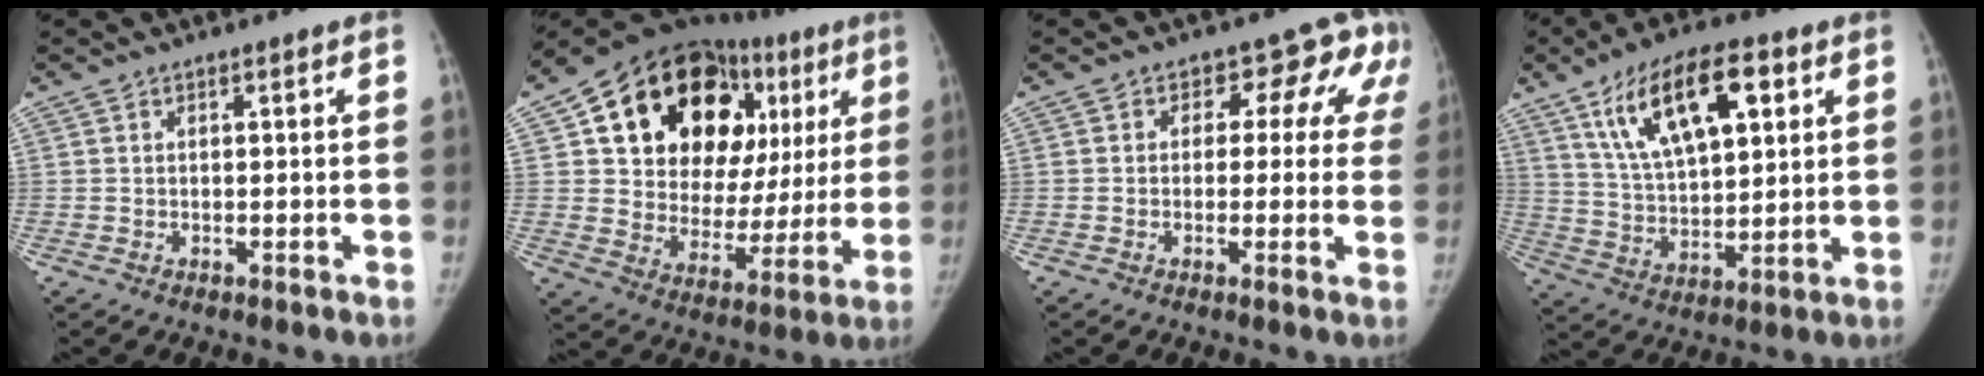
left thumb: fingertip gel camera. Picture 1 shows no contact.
{"total": 29.4, "force": [11.0, 18.2, 20.4], "torque": [-0.245, 0.022, 0.178]}
{"total": 8.9, "force": [2.8, 6.6, 5.4], "torque": [0.003, 0.010, 0.020]}
{"total": 17.7, "force": [7.9, 7.8, 13.7], "torque": [-0.203, -0.016, 0.141]}